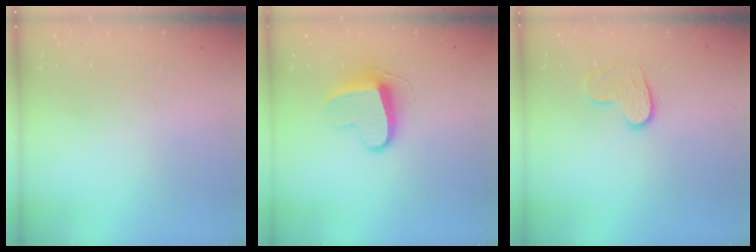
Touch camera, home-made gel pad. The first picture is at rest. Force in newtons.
{"total": 9.7, "press": 9.7, "slide": 0.3}
{"total": 8.8, "press": 8.8, "slide": 0.7}